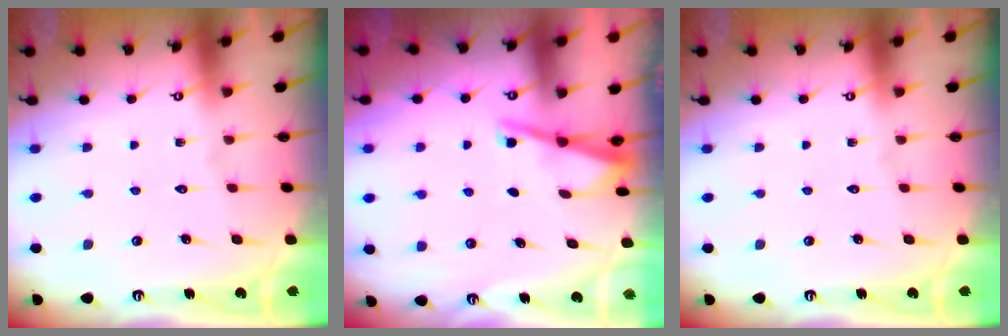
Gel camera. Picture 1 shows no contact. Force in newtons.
{"total": 2.9, "press": 2.9, "slide": 0.2}
{"total": 0.0}